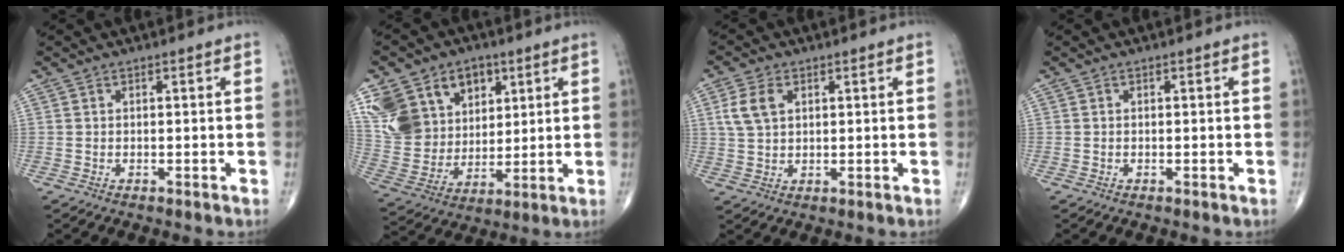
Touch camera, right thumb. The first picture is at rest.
{"total": 19.2, "force": [8.4, 14.4, 9.6], "torque": [-0.160, -0.005, 0.172]}
{"total": 5.8, "force": [1.9, 3.8, 4.0], "torque": [-0.080, 0.003, 0.040]}
{"total": 0.0}